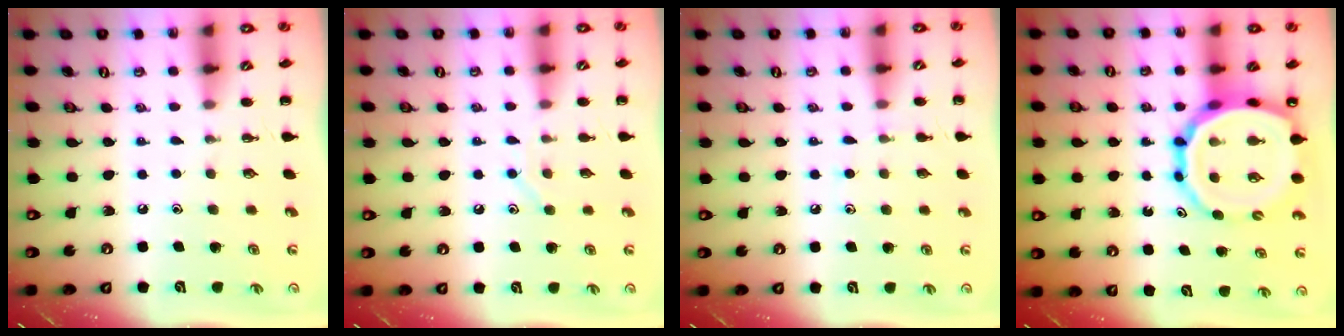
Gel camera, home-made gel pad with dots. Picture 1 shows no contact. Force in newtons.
{"total": 6.7, "press": 6.6, "slide": 1.1}
{"total": 5.6, "press": 5.4, "slide": 1.5}
{"total": 18.8, "press": 18.1, "slide": 4.8}